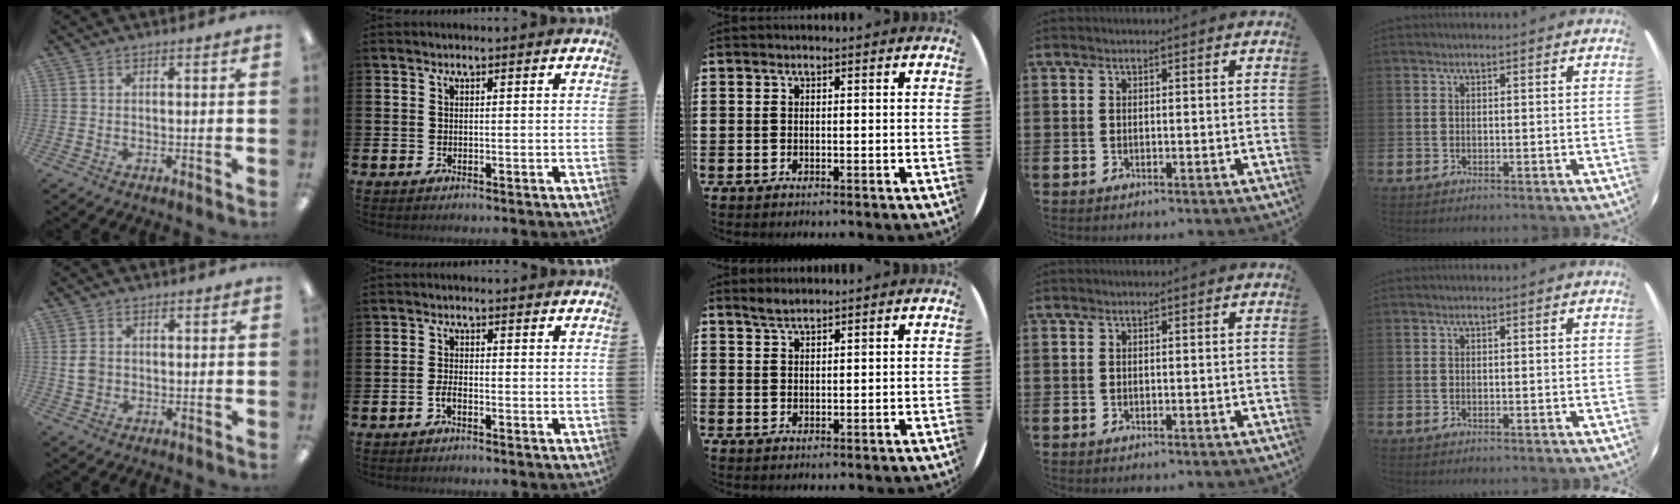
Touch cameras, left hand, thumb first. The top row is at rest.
{"thumb": {"total": 3.5, "force": [0.2, 3.0, 1.8], "torque": [-0.026, 0.004, 0.001]}, "index": {"total": 1.4, "force": [-0.8, 0.5, 1.1], "torque": [-0.024, 0.002, -0.015]}, "middle": {"total": 2.0, "force": [1.9, 0.3, 0.6], "torque": [-0.013, 0.004, 0.035]}}